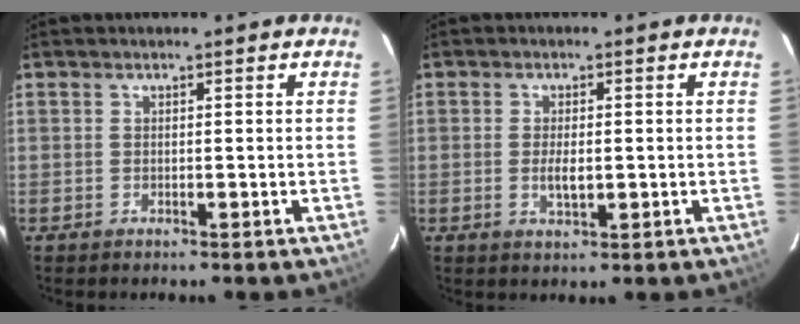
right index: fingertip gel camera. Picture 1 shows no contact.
{"total": 3.3, "force": [-0.4, 1.4, 2.9], "torque": [-0.052, -0.006, -0.005]}